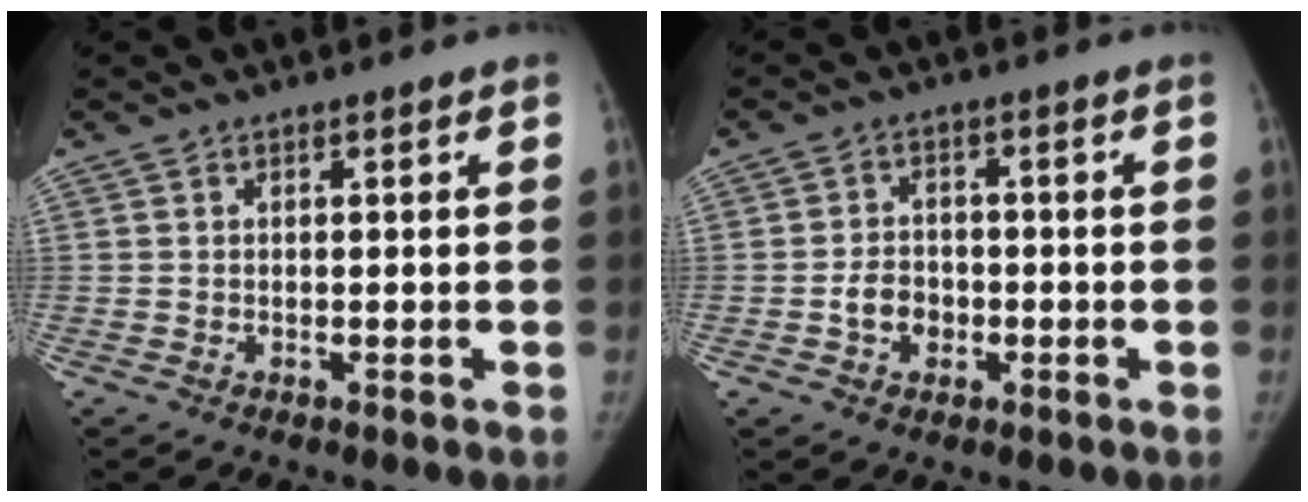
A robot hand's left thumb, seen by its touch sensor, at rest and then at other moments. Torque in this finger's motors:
{"motor_torque": [-0.29, 0.31, 0.25, 0.46, 0.11]}